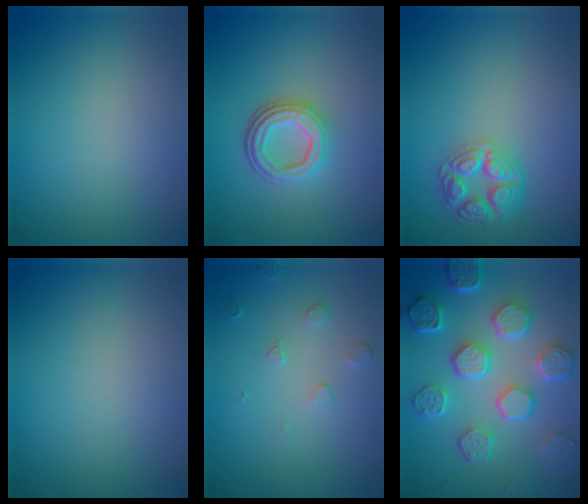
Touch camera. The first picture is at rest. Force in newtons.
{"total": 4.2, "press": 3.1, "slide": 2.7}
{"total": 4.2, "press": 3.5, "slide": 2.3}
{"total": 0.0}
{"total": 1.1, "press": 0.7, "slide": 0.9}
{"total": 8.0, "press": 6.1, "slide": 5.1}